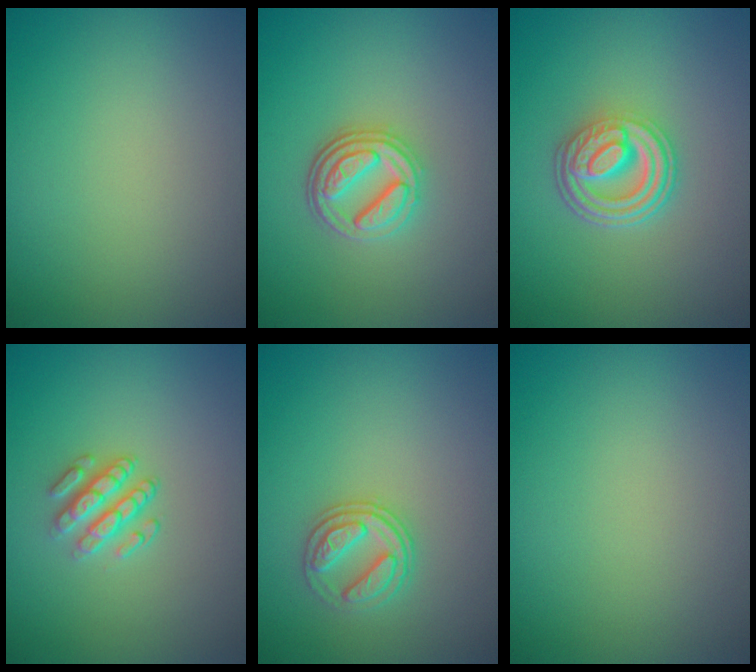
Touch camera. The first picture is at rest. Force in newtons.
{"total": 4.0, "press": 3.3, "slide": 2.3}
{"total": 4.6, "press": 3.3, "slide": 3.2}
{"total": 2.3, "press": 1.9, "slide": 1.4}
{"total": 2.6, "press": 2.5, "slide": 0.7}
{"total": 0.0}